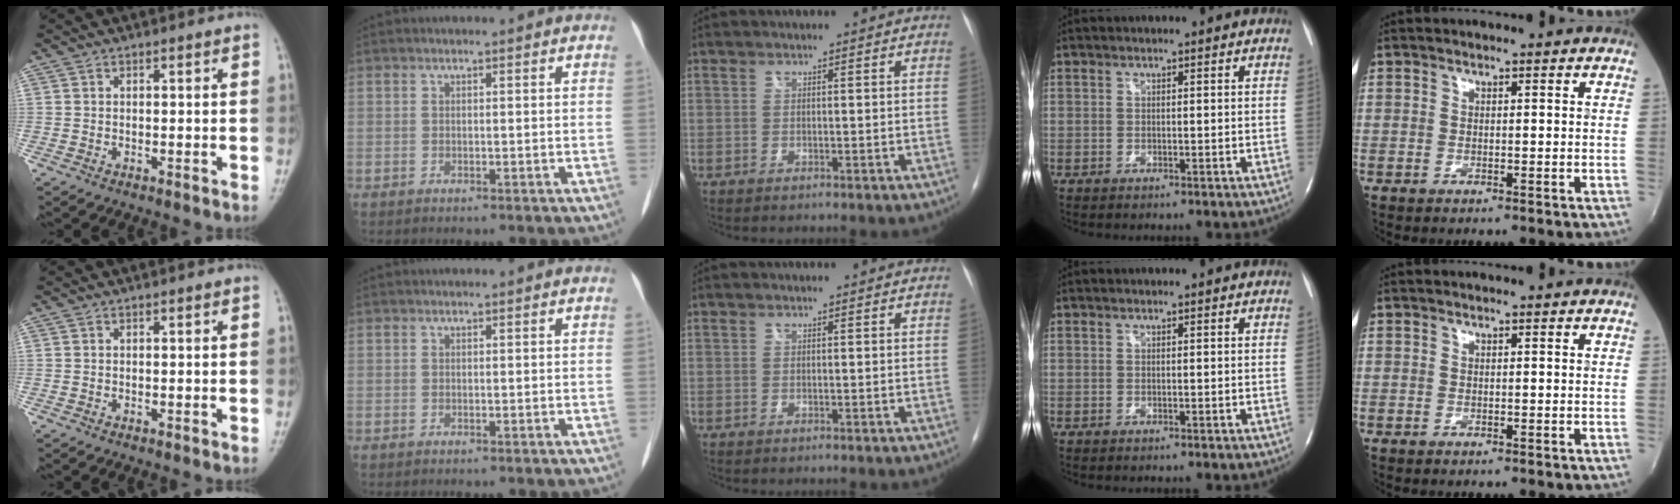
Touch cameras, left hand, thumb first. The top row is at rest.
{}